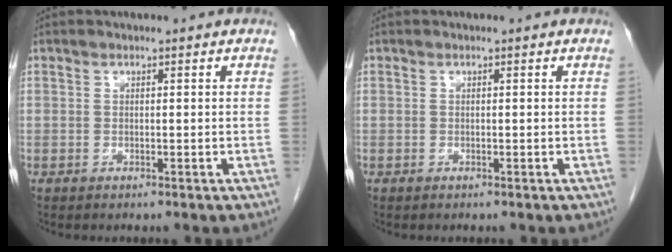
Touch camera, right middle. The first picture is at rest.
{"total": 0.0}